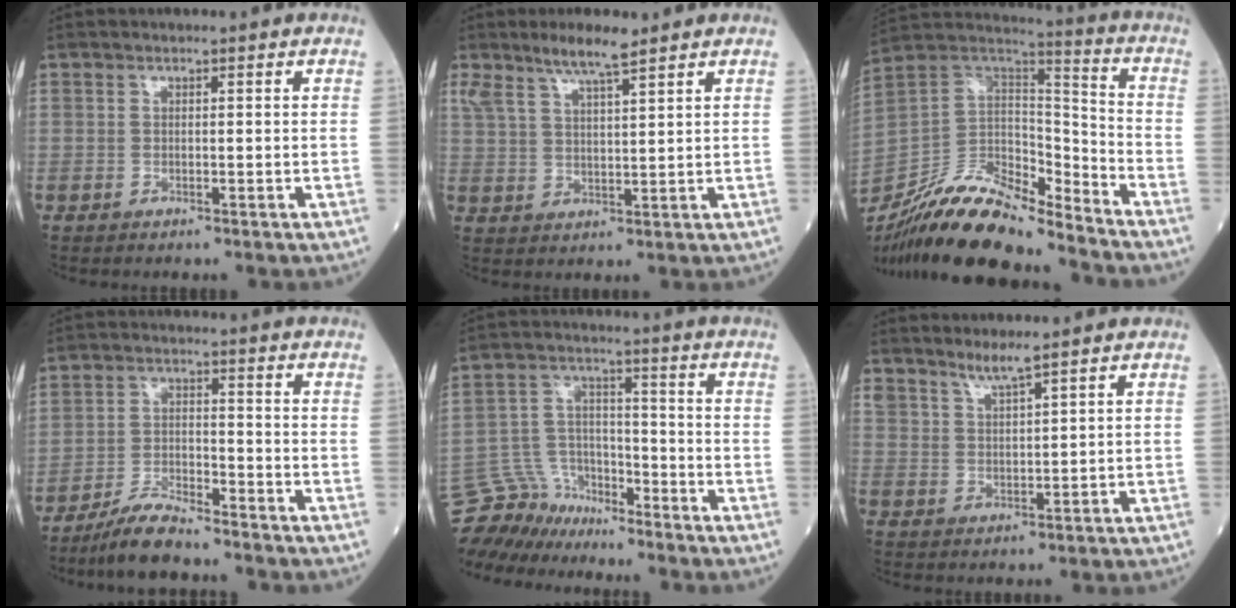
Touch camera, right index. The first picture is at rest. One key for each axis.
{"total": 6.2, "fx": 4.8, "fy": 0.5, "fz": 3.8, "tx": -0.082, "ty": 0.006, "tz": 0.091}
{"total": 19.3, "fx": -16.7, "fy": 4.1, "fz": 8.8, "tx": -0.176, "ty": 0.021, "tz": -0.306}
{"total": 6.6, "fx": -6.0, "fy": 0.7, "fz": 2.7, "tx": -0.057, "ty": -0.016, "tz": -0.114}
{"total": 10.2, "fx": -9.8, "fy": 3.0, "fz": 0.0, "tx": -0.015, "ty": 0.026, "tz": -0.188}
{"total": 3.5, "fx": 3.1, "fy": -0.2, "fz": 1.6, "tx": -0.037, "ty": -0.004, "tz": 0.065}